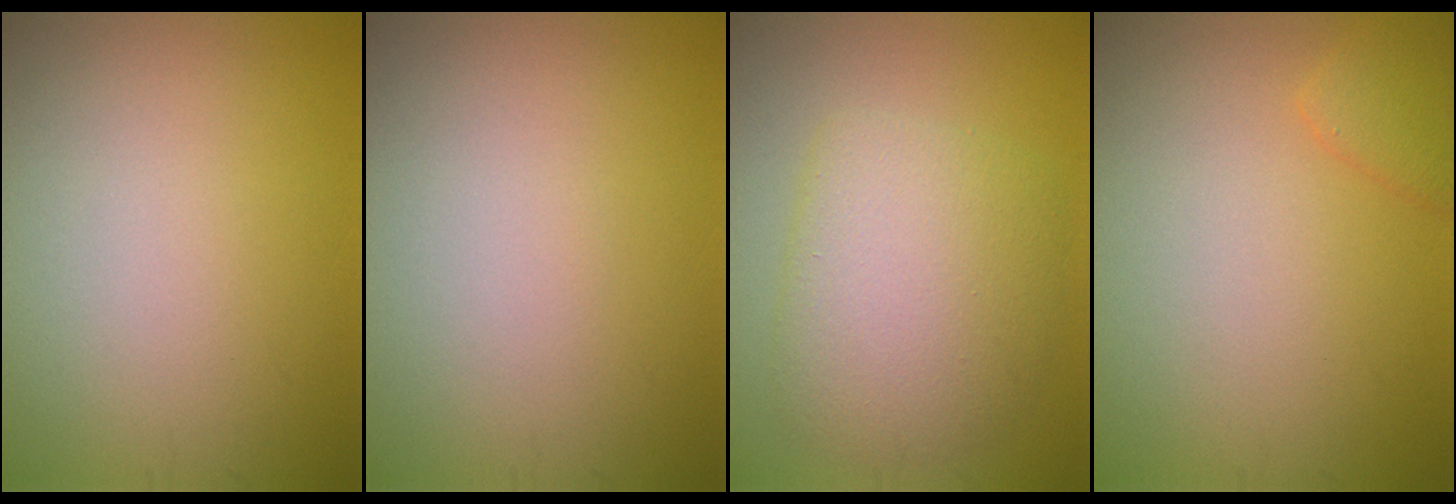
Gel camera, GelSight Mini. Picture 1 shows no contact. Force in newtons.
{"total": 0.0}
{"total": 6.0, "press": 6.0, "slide": 0.3}
{"total": 1.9, "press": 1.9, "slide": 0.1}